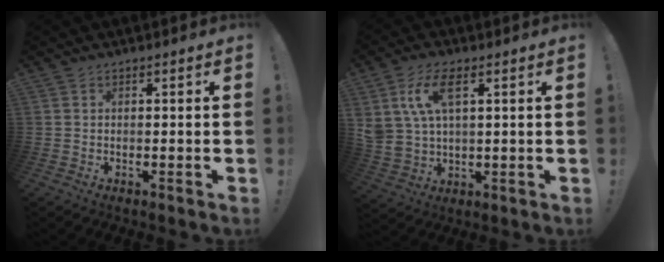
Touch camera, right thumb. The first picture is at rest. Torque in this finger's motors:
{"motor_torque": [0.28, 0.29, 0.40, 0.47, 0.10]}